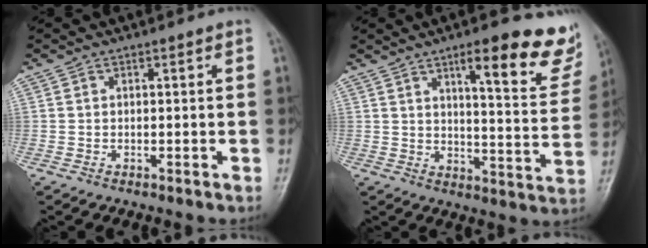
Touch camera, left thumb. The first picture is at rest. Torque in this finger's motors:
{"motor_torque": [0.62, 0.30, 0.92, -0.64, 0.10]}